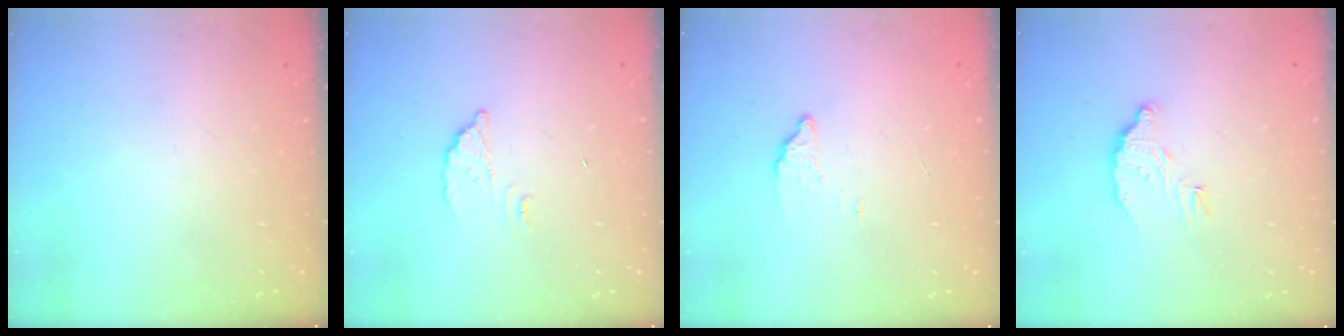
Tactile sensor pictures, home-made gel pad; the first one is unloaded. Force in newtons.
{"total": 2.8, "press": 2.8, "slide": 0.2}
{"total": 2.0, "press": 2.0, "slide": 0.1}
{"total": 7.5, "press": 7.5, "slide": 0.8}